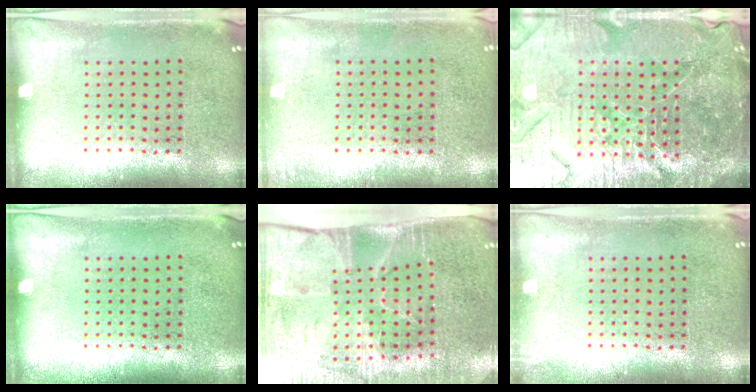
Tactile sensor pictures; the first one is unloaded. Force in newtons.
{"total": 0.5, "press": 0.5, "slide": 0.1}
{"total": 6.3, "press": 5.7, "slide": 2.5}
{"total": 0.0}
{"total": 4.3, "press": 3.6, "slide": 2.4}
{"total": 0.7, "press": 0.7, "slide": 0.1}